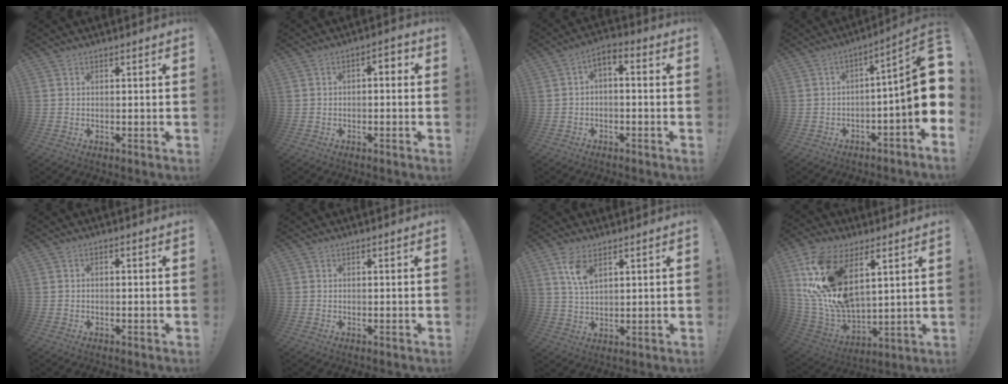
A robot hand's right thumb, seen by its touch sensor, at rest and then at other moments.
{"total": 2.9, "force": [-1.7, 1.4, 1.8], "torque": [-0.023, 0.009, -0.035]}
{"total": 3.7, "force": [-2.6, 1.4, 2.3], "torque": [-0.040, 0.005, -0.047]}
{"total": 13.9, "force": [-0.2, 1.6, 13.8], "torque": [-0.184, -0.007, -0.007]}
{"total": 0.8, "force": [-0.7, 0.1, 0.4], "torque": [-0.007, 0.001, -0.012]}
{"total": 0.0}
{"total": 7.6, "force": [4.1, 3.7, 5.2], "torque": [-0.084, -0.016, 0.074]}
{"total": 22.2, "force": [9.7, 12.8, 15.4], "torque": [-0.308, -0.046, 0.181]}